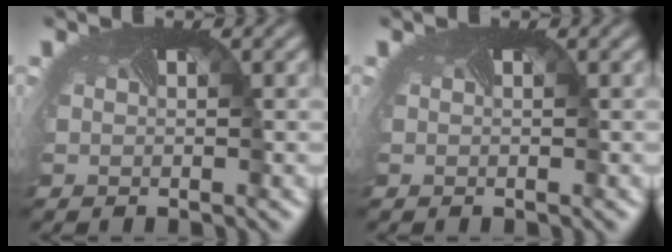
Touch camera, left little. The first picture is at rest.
{"total": 0.0}